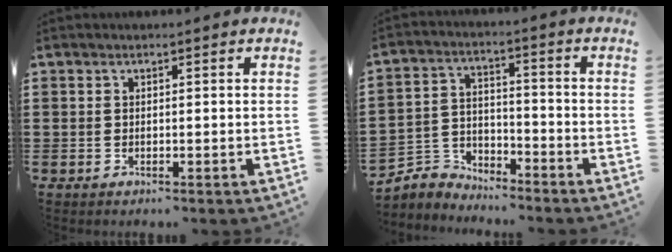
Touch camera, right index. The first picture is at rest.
{"total": 4.8, "force": [-4.4, 1.9, 0.3], "torque": [-0.033, 0.000, -0.097]}